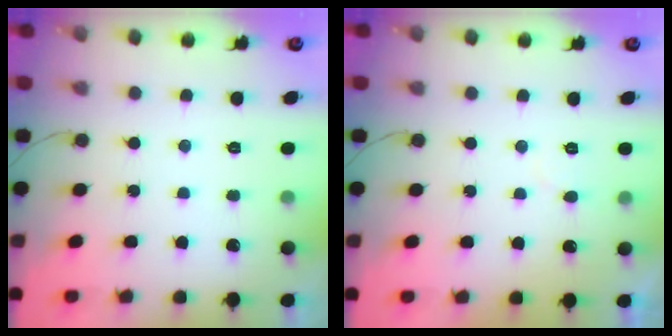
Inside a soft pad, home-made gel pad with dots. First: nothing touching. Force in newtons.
{"total": 3.4, "press": 3.4, "slide": 0.3}